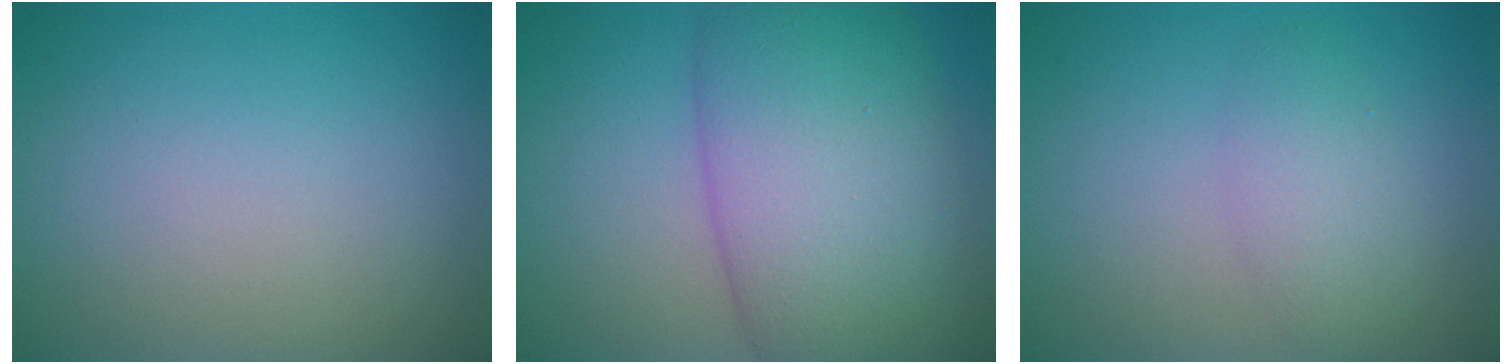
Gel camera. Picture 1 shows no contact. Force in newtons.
{"total": 12.1, "press": 12.1, "slide": 0.5}
{"total": 2.7, "press": 2.7, "slide": 0.0}